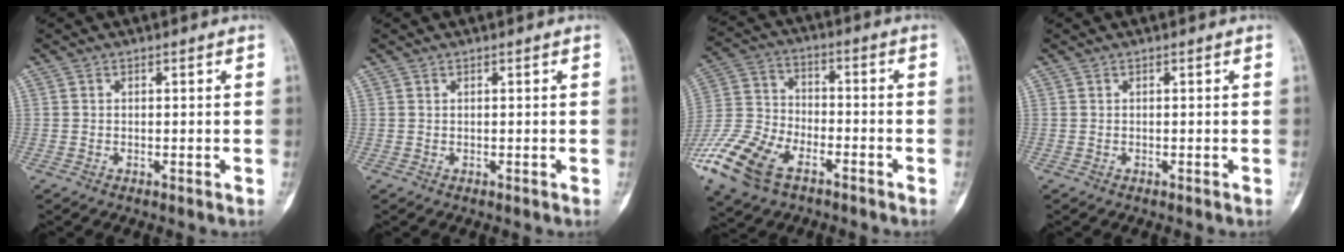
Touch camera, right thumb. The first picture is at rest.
{"total": 0.0}
{"total": 18.2, "force": [-9.9, 10.0, 11.6], "torque": [-0.260, 0.023, -0.192]}
{"total": 0.0}